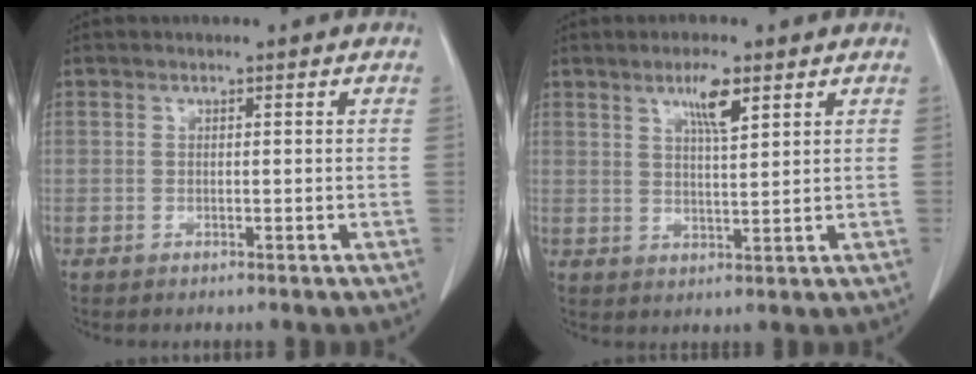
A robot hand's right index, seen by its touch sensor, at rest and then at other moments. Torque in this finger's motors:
{"motor_torque": [0.18, 0.24, 0.10, 0.05]}